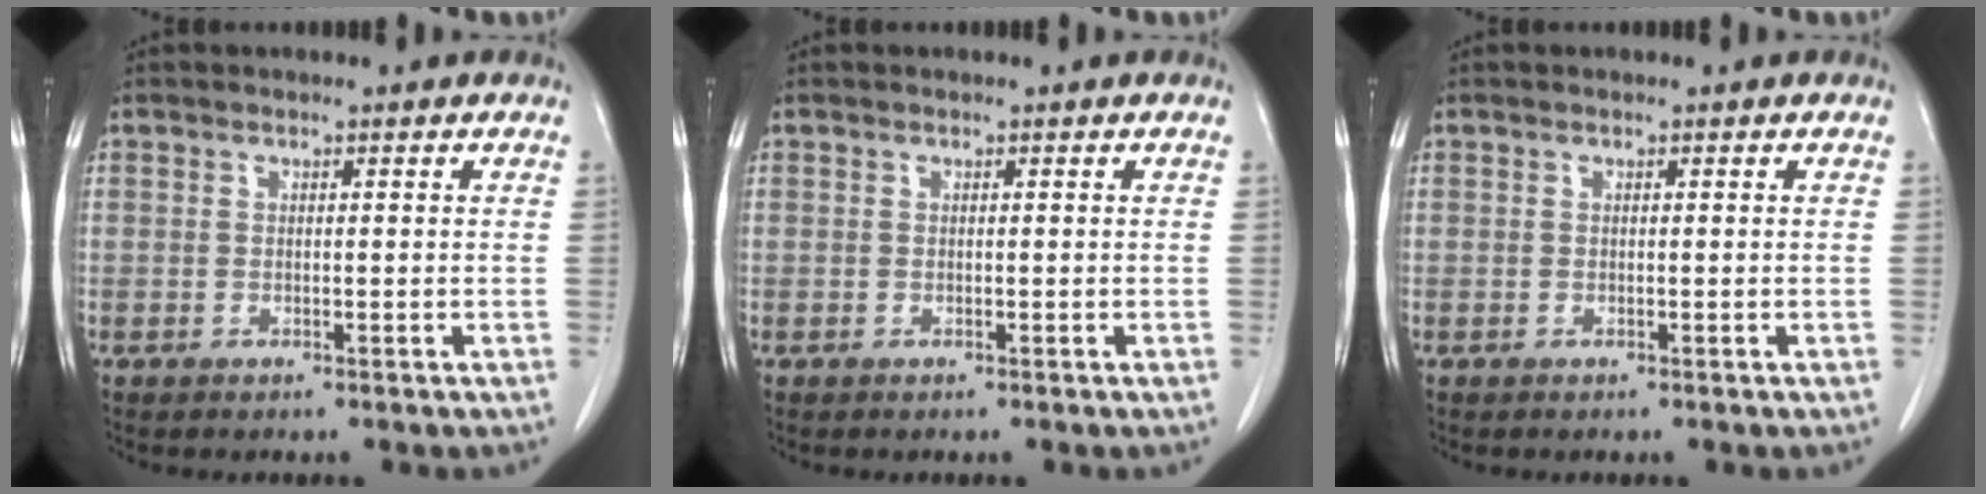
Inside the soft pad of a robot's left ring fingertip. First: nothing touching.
{"total": 0.0}
{"total": 0.0}